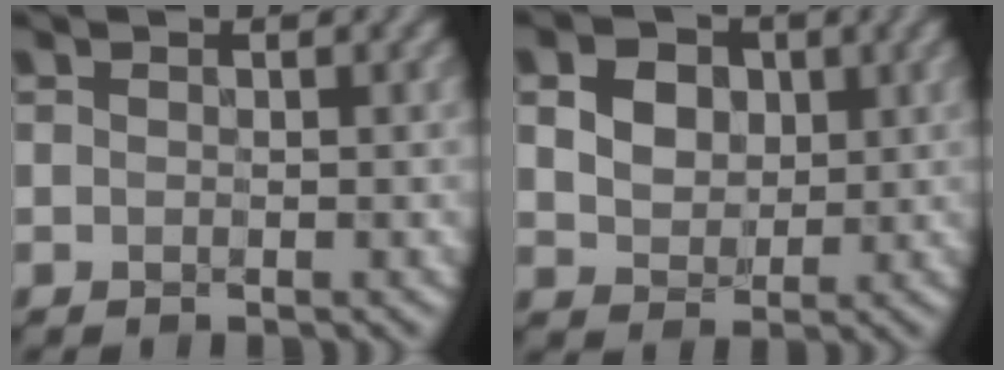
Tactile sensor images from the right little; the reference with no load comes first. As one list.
[{"total": 9.2, "force": [3.5, 7.0, 4.9], "torque": [-0.105, 0.028, 0.044]}]